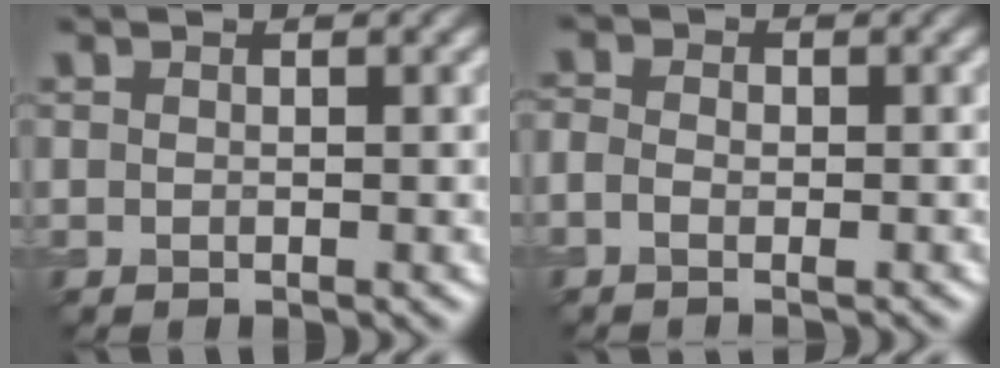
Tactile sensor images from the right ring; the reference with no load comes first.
{"total": 2.8, "force": [-0.9, 1.9, 1.8], "torque": [-0.018, 0.016, -0.023]}